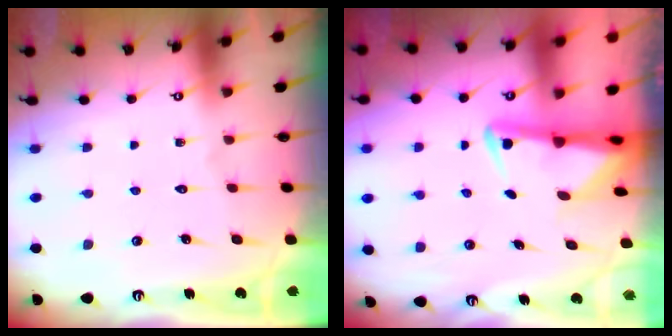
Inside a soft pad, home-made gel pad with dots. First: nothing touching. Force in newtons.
{"total": 3.2, "press": 3.1, "slide": 0.6}